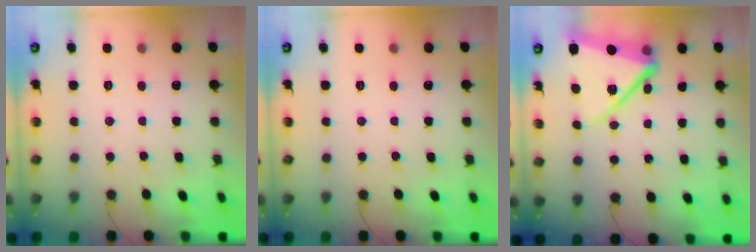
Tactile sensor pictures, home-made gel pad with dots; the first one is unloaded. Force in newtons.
{"total": 0.0}
{"total": 13.9, "press": 13.8, "slide": 1.5}